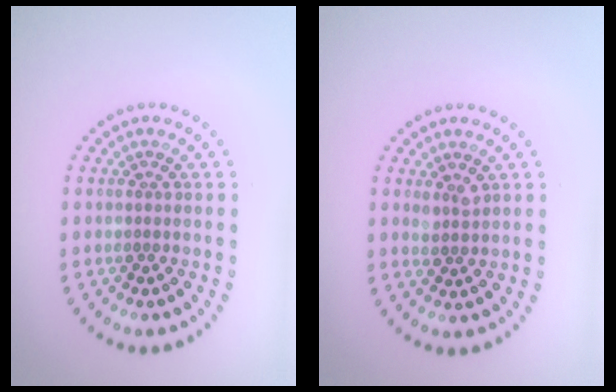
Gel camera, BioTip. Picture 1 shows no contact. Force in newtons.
{"total": 1.2, "press": 1.1, "slide": 0.4}